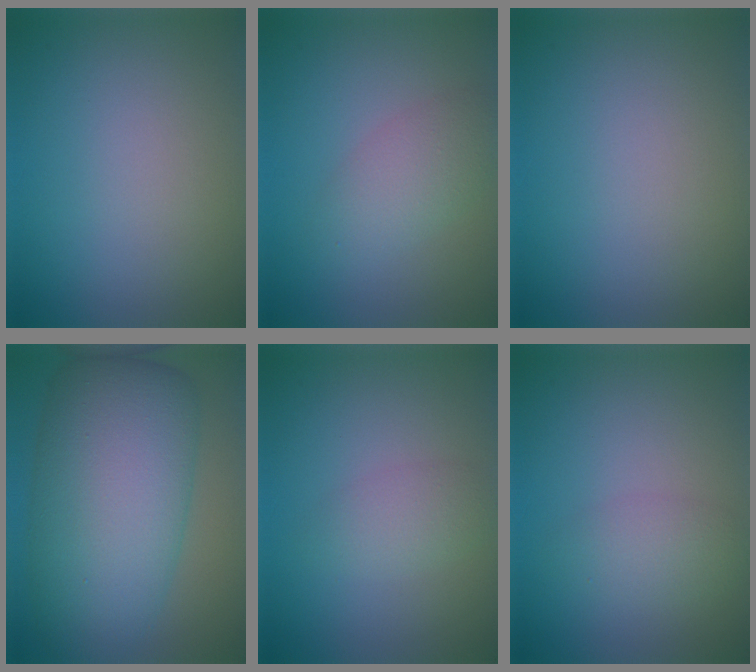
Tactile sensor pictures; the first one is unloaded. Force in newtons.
{"total": 3.0, "press": 3.0, "slide": 0.1}
{"total": 0.0}
{"total": 12.9, "press": 12.9, "slide": 0.1}
{"total": 2.1, "press": 2.1, "slide": 0.1}
{"total": 2.1, "press": 2.1, "slide": 0.1}